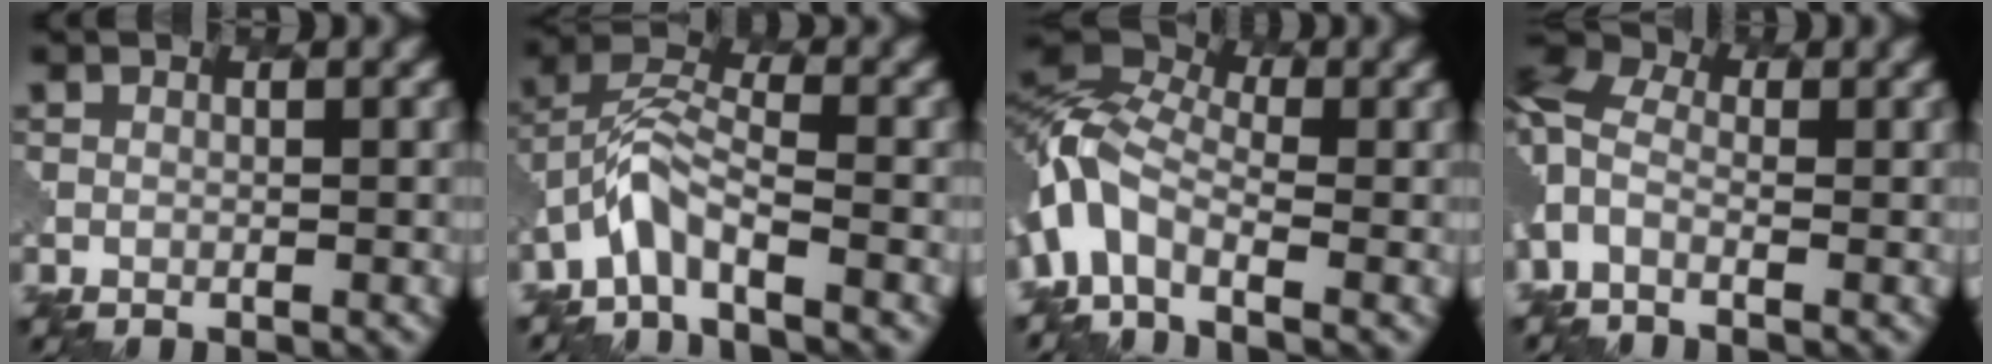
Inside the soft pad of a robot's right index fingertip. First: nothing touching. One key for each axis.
{"total": 3.7, "fx": -2.5, "fy": 1.1, "fz": 2.5, "tx": -0.049, "ty": 0.011, "tz": -0.058}
{"total": 6.8, "fx": -3.0, "fy": 3.8, "fz": 4.7, "tx": -0.099, "ty": 0.008, "tz": -0.083}
{"total": 6.2, "fx": -1.1, "fy": 3.5, "fz": 5.0, "tx": -0.131, "ty": 0.002, "tz": -0.029}